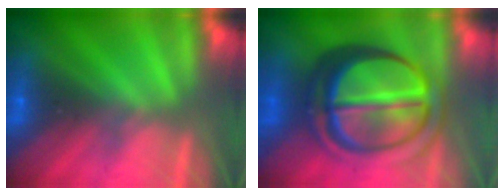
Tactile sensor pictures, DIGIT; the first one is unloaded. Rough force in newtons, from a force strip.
{"total": 7.2}